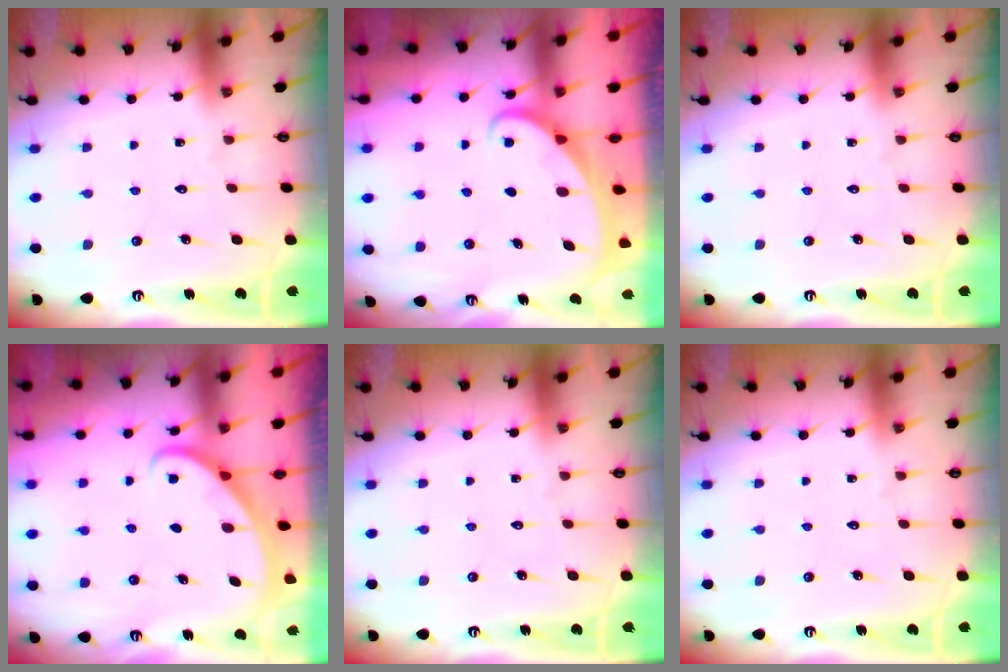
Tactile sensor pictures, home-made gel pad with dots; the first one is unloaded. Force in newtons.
{"total": 1.9, "press": 1.9, "slide": 0.2}
{"total": 0.0}
{"total": 2.7, "press": 2.7, "slide": 0.1}
{"total": 0.0}
{"total": 0.0}